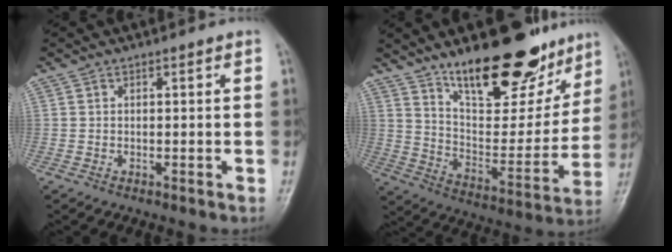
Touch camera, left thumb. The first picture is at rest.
{"total": 23.1, "force": [16.0, 9.3, 13.9], "torque": [-0.155, -0.089, 0.253]}